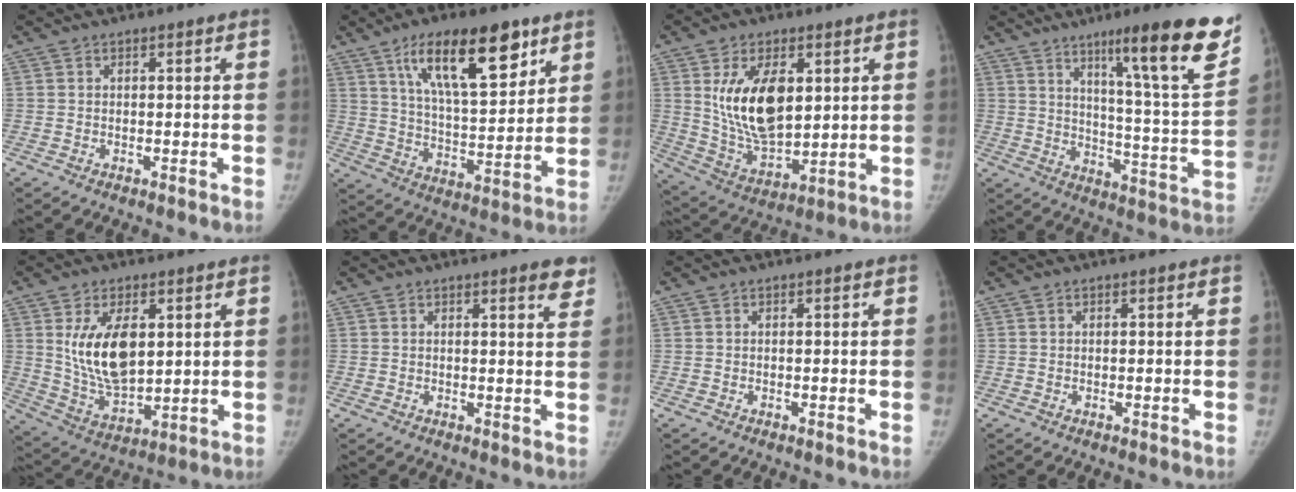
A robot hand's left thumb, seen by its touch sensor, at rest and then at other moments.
{"total": 18.9, "force": [10.6, 6.9, 14.1], "torque": [-0.195, -0.044, 0.184]}
{"total": 15.9, "force": [4.0, 8.9, 12.6], "torque": [-0.200, -0.024, 0.088]}
{"total": 22.8, "force": [13.3, 2.3, 18.3], "torque": [-0.237, -0.061, 0.201]}
{"total": 13.7, "force": [3.4, 7.6, 10.9], "torque": [-0.175, -0.024, 0.077]}
{"total": 3.8, "force": [2.7, 0.8, 2.6], "torque": [-0.019, -0.014, 0.030]}
{"total": 0.0}
{"total": 0.0}